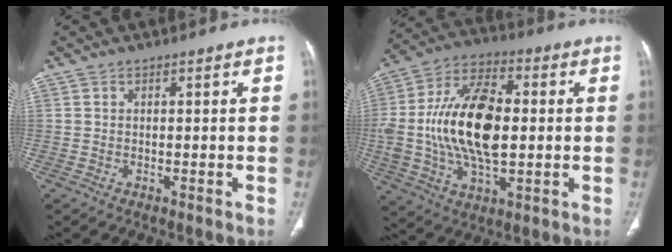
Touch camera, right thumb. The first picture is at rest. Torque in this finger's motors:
{"motor_torque": [0.99, 1.15, 1.02, 0.13, 0.28]}